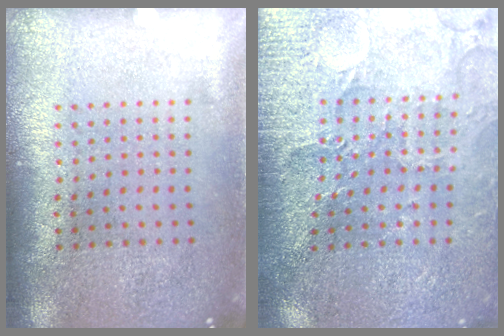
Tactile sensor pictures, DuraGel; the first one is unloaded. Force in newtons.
{"total": 3.2, "press": 3.2, "slide": 0.3}